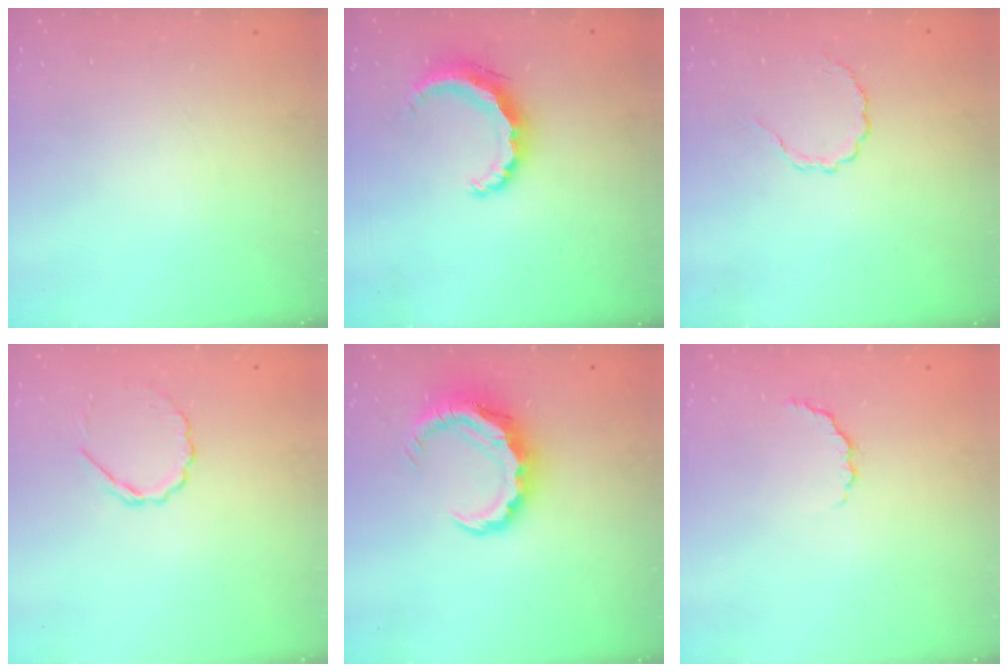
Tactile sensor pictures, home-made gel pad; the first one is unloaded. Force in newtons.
{"total": 7.9, "press": 7.9, "slide": 0.5}
{"total": 2.9, "press": 2.6, "slide": 1.1}
{"total": 5.5, "press": 5.2, "slide": 1.7}
{"total": 8.5, "press": 8.4, "slide": 1.0}
{"total": 4.4, "press": 4.3, "slide": 1.0}